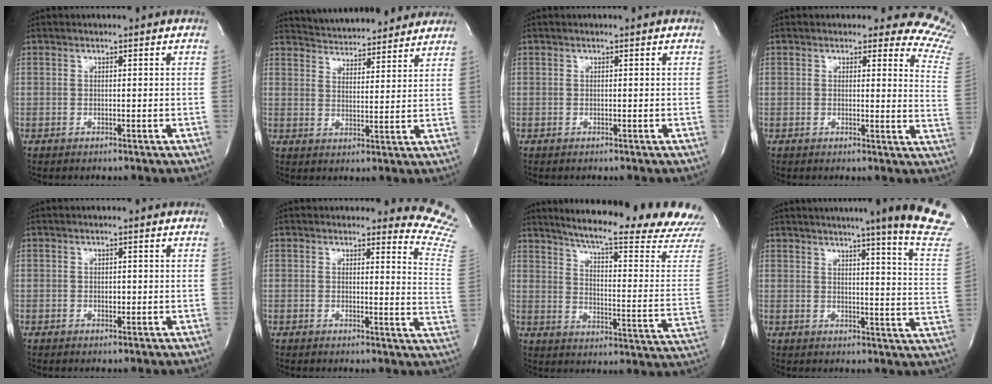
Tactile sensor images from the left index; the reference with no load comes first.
{"total": 15.5, "force": [14.6, 2.9, 4.2], "torque": [-0.056, 0.016, 0.197]}
{"total": 0.0}
{"total": 10.6, "force": [10.4, 2.2, 1.1], "torque": [0.029, -0.099, 0.058]}
{"total": 0.8, "force": [-0.1, 0.5, 0.6], "torque": [-0.008, 0.001, -0.001]}
{"total": 10.2, "force": [10.2, 0.5, 0.6], "torque": [0.021, -0.129, 0.064]}
{"total": 26.1, "force": [23.5, -0.2, 11.4], "torque": [-0.176, -0.105, 0.289]}
{"total": 19.7, "force": [16.0, -1.8, 11.3], "torque": [-0.148, -0.079, 0.181]}